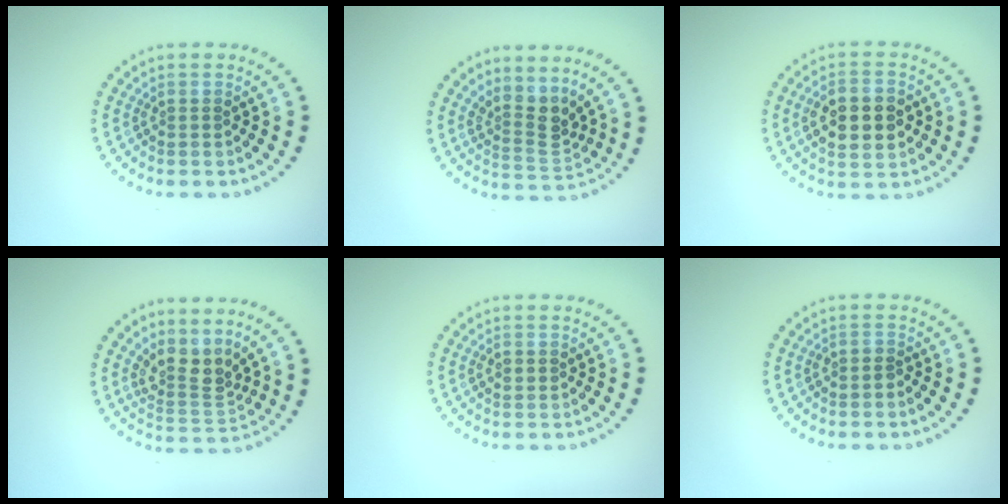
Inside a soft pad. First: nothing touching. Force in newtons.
{"total": 3.1, "press": 2.2, "slide": 2.1}
{"total": 5.2, "press": 5.2, "slide": 0.2}
{"total": 3.1, "press": 2.2, "slide": 2.2}
{"total": 1.0, "press": 1.0, "slide": 0.1}
{"total": 0.6, "press": 0.4, "slide": 0.5}